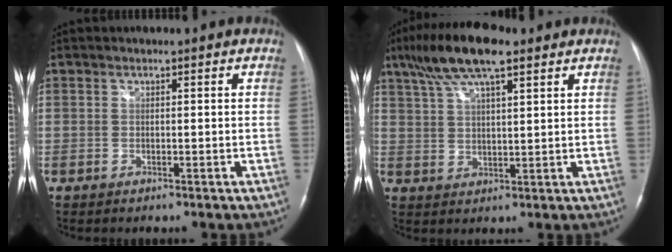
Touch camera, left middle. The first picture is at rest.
{"total": 11.1, "force": [7.3, 2.5, 8.0], "torque": [-0.158, 0.022, 0.130]}